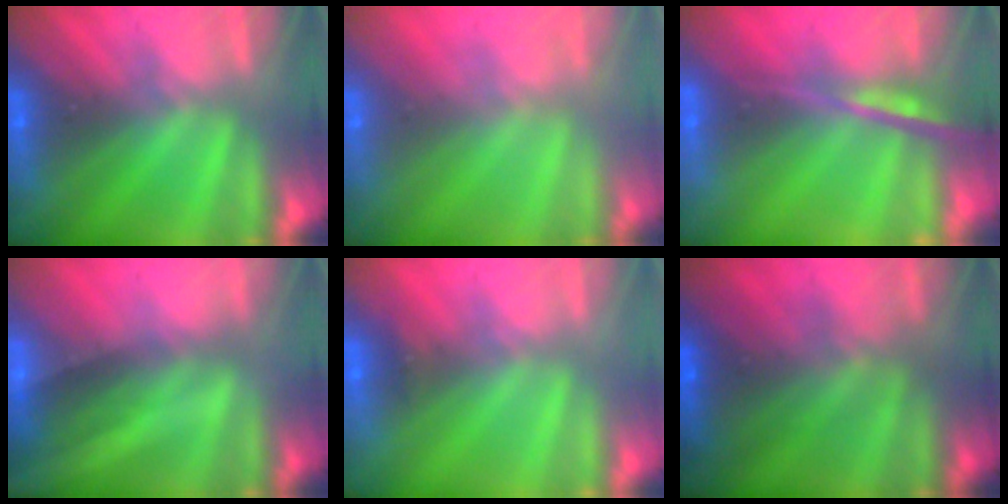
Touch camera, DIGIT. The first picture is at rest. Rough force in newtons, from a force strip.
{"total": 2.7}
{"total": 8.7}
{"total": 2.1}
{"total": 2.4}
{"total": 7.6}